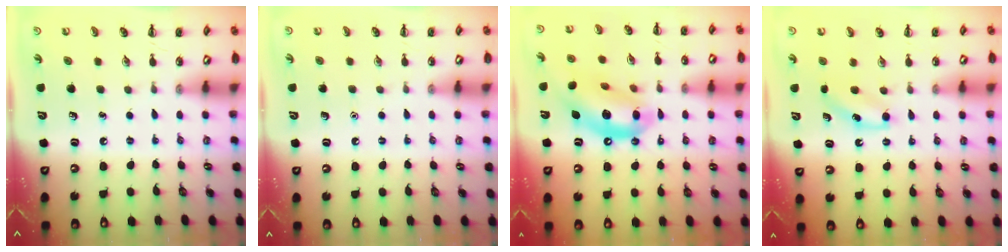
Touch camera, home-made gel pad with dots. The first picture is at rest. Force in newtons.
{"total": 1.6, "press": 1.6, "slide": 0.1}
{"total": 13.8, "press": 13.3, "slide": 3.7}
{"total": 5.1, "press": 4.9, "slide": 1.3}